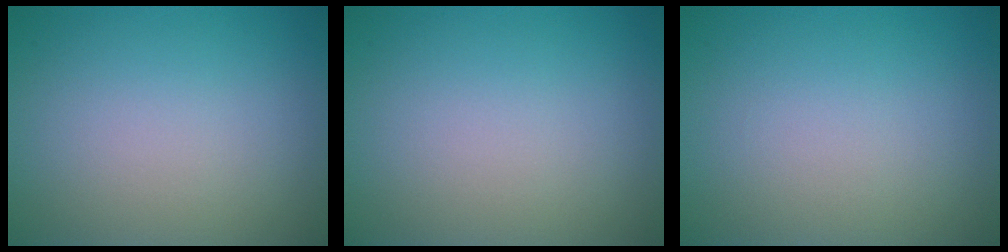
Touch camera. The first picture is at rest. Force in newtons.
{"total": 0.0}
{"total": 0.0}